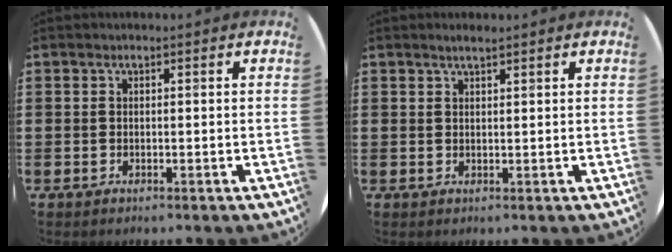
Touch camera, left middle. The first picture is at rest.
{"total": 1.3, "force": [1.1, 0.1, 0.7], "torque": [-0.013, 0.003, 0.020]}